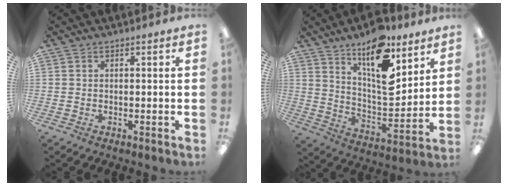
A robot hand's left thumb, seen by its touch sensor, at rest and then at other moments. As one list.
[{"total": 16.4, "force": [10.6, 6.4, 10.8], "torque": [-0.166, -0.067, 0.178]}]